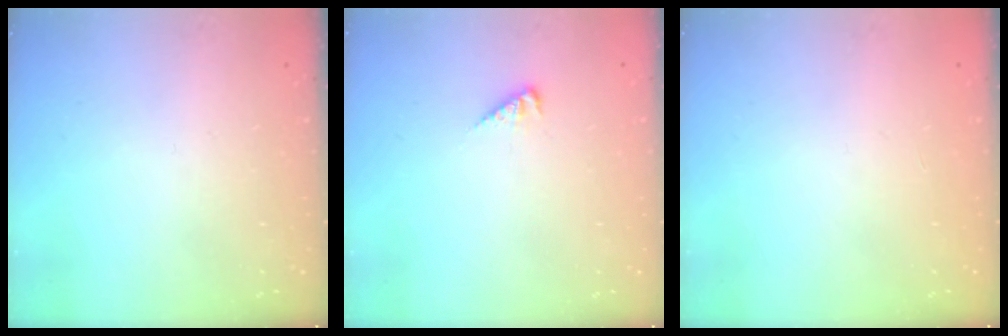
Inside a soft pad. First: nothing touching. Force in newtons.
{"total": 4.2, "press": 4.1, "slide": 0.6}
{"total": 0.0}